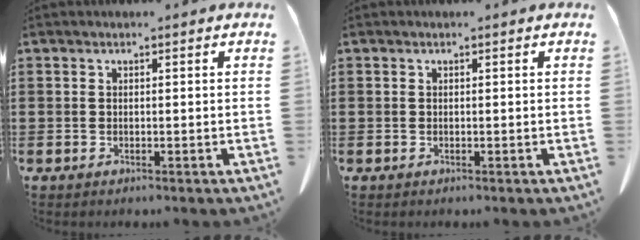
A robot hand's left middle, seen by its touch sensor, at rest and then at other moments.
{"total": 0.0}